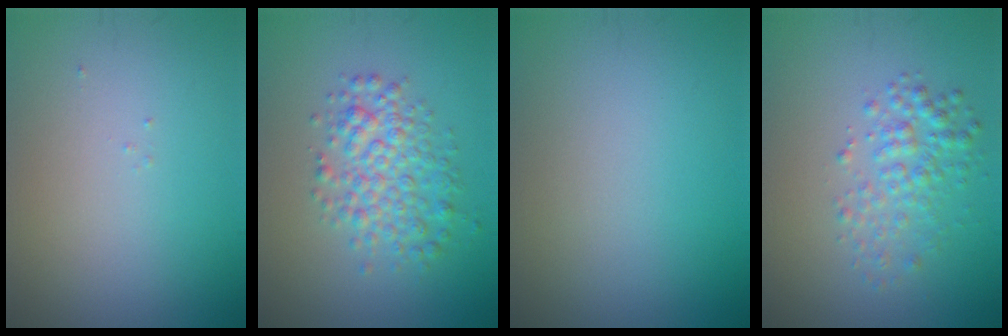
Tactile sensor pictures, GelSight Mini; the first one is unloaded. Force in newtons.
{"total": 3.8, "press": 3.8, "slide": 0.1}
{"total": 0.0}
{"total": 2.8, "press": 2.8, "slide": 0.0}